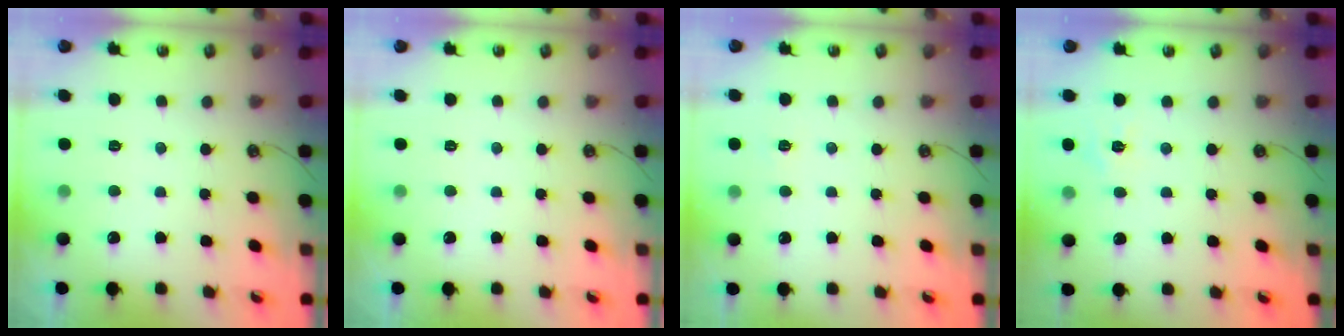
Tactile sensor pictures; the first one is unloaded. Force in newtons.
{"total": 0.0}
{"total": 2.6, "press": 2.6, "slide": 0.3}
{"total": 4.2, "press": 4.1, "slide": 0.5}